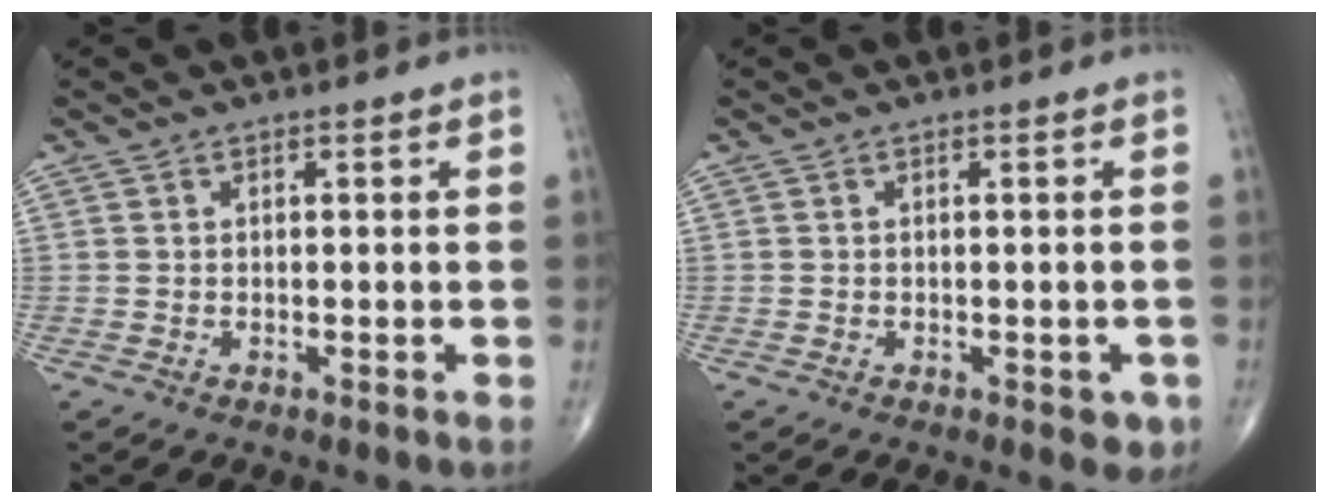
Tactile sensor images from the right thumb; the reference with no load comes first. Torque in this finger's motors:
{"motor_torque": [0.45, 0.62, -0.09, -0.02, 0.00]}